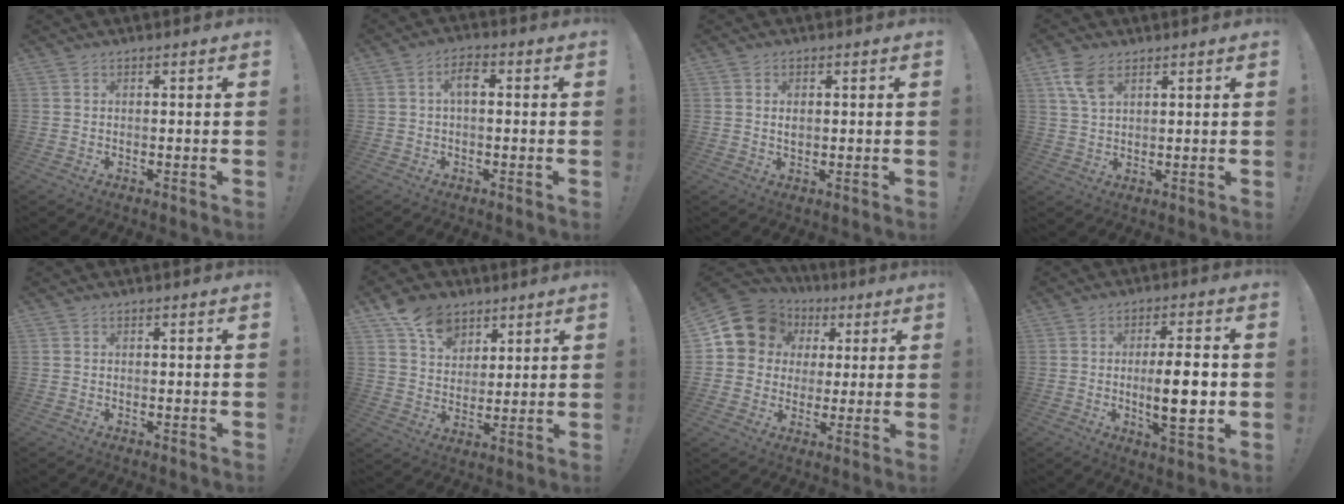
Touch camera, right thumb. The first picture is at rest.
{"total": 6.2, "force": [0.5, 3.3, 5.3], "torque": [-0.082, 0.008, 0.006]}
{"total": 1.7, "force": [0.4, 1.0, 1.3], "torque": [-0.014, -0.001, 0.003]}
{"total": 6.9, "force": [3.7, 3.6, 4.5], "torque": [-0.087, -0.013, 0.070]}
{"total": 0.0}
{"total": 12.1, "force": [7.6, 8.1, 4.8], "torque": [-0.067, -0.041, 0.147]}
{"total": 11.8, "force": [4.2, 10.4, 3.7], "torque": [-0.056, -0.019, 0.089]}
{"total": 12.4, "force": [-1.0, 2.7, 12.0], "torque": [-0.188, -0.011, -0.026]}